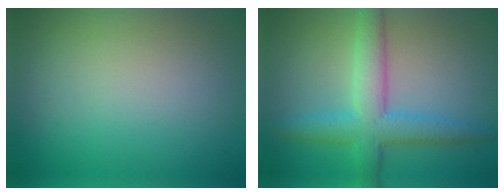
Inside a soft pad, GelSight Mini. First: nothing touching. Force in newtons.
{"total": 5.5, "press": 5.5, "slide": 0.1}